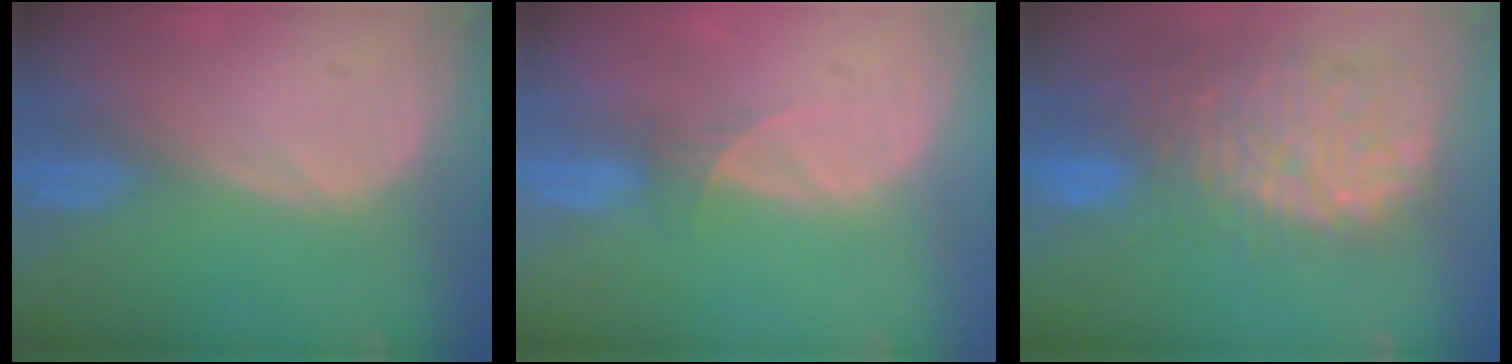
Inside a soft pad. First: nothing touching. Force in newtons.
{"total": 1.6, "press": 1.3, "slide": 0.9}
{"total": 12.9, "press": 11.2, "slide": 6.5}